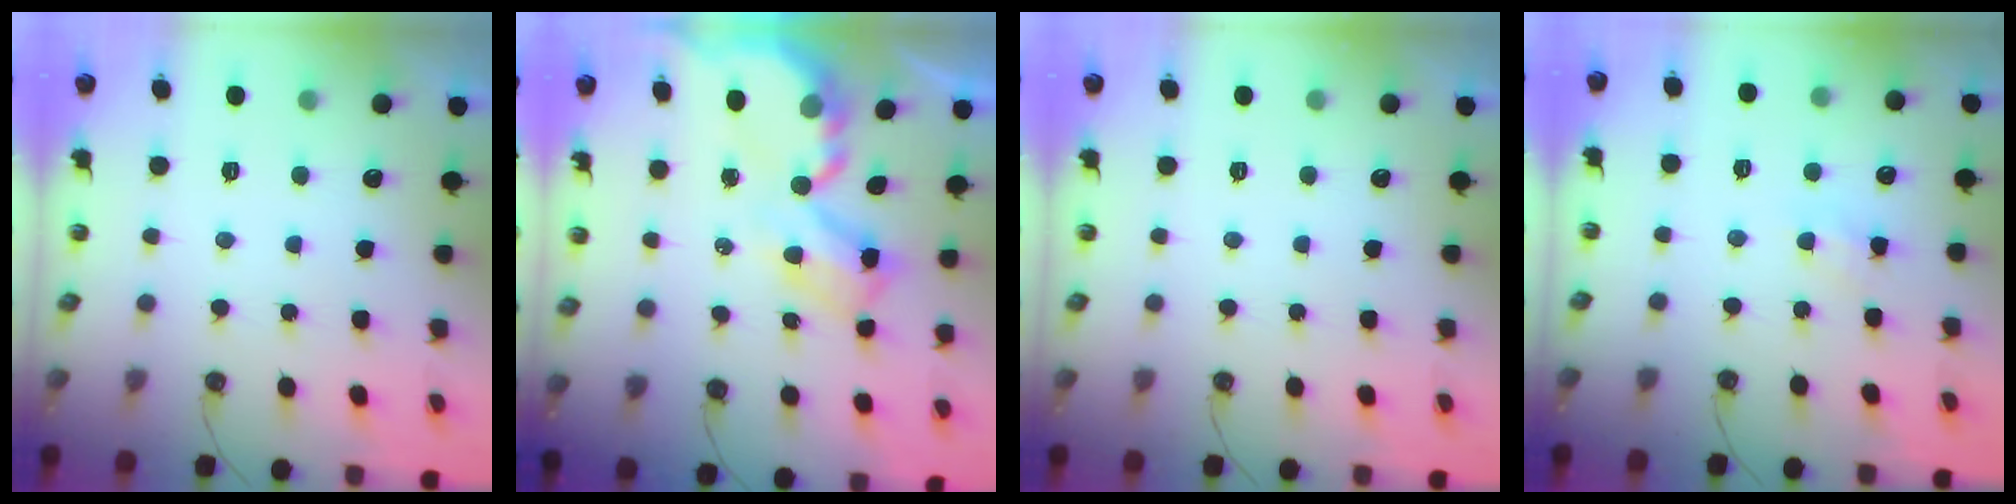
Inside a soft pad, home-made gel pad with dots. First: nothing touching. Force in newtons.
{"total": 8.0, "press": 8.0, "slide": 0.4}
{"total": 0.0}
{"total": 6.7, "press": 6.6, "slide": 0.9}